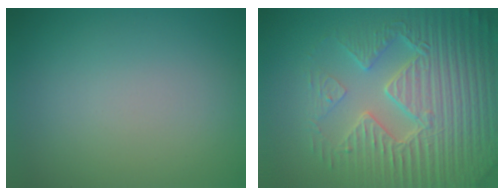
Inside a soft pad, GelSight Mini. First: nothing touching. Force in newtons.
{"total": 8.3, "press": 6.4, "slide": 5.2}